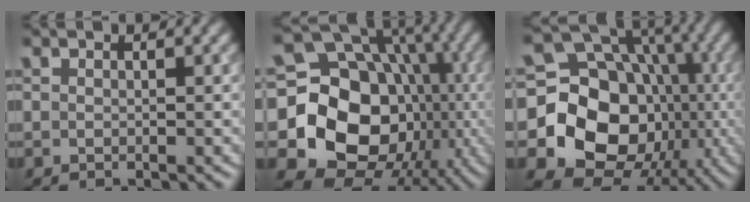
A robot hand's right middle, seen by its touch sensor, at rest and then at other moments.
{"total": 18.4, "force": [-2.3, 15.6, 9.5], "torque": [-0.141, -0.017, -0.052]}
{"total": 17.3, "force": [-2.8, 14.7, 8.7], "torque": [-0.128, -0.019, -0.059]}